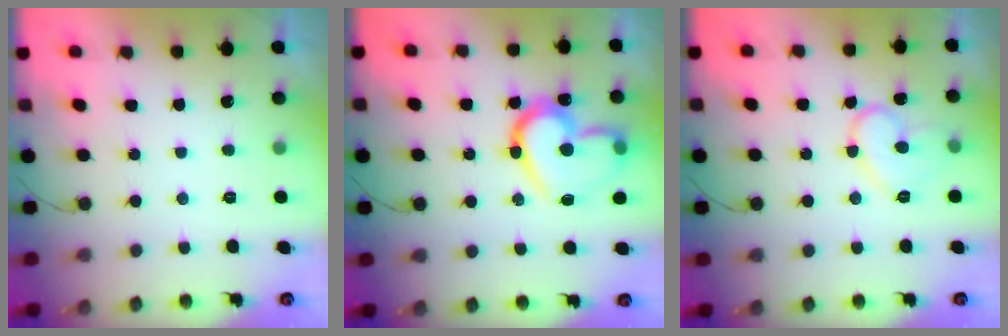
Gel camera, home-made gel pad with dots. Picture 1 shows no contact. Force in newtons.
{"total": 19.4, "press": 19.3, "slide": 2.0}
{"total": 11.5, "press": 11.5, "slide": 0.3}